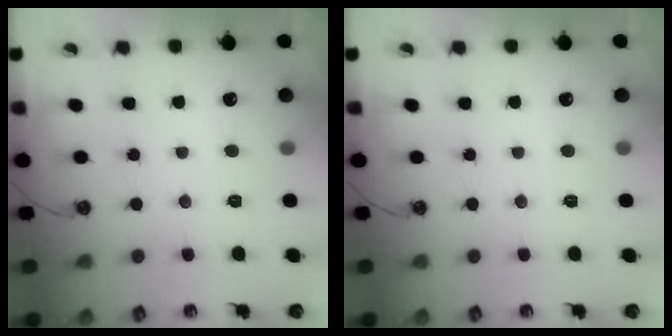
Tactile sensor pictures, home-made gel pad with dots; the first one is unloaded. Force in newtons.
{"total": 0.0}